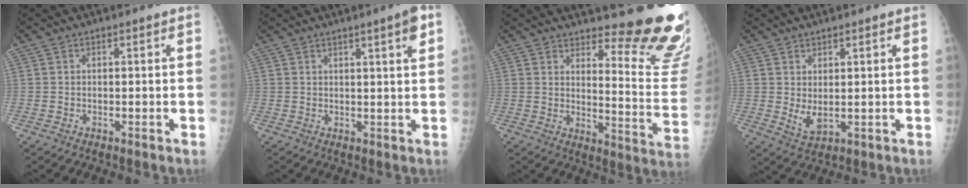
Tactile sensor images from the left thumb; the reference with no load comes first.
{"total": 4.4, "force": [2.3, 0.2, 3.8], "torque": [-0.049, -0.009, 0.032]}
{"total": 17.1, "force": [14.5, 2.8, 8.5], "torque": [-0.075, -0.167, 0.176]}
{"total": 4.0, "force": [0.9, 1.9, 3.4], "torque": [-0.055, -0.016, 0.025]}